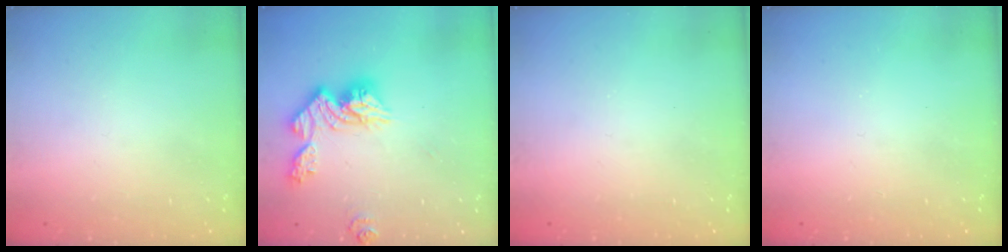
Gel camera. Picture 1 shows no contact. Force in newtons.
{"total": 13.4, "press": 13.3, "slide": 1.2}
{"total": 0.0}
{"total": 0.0}